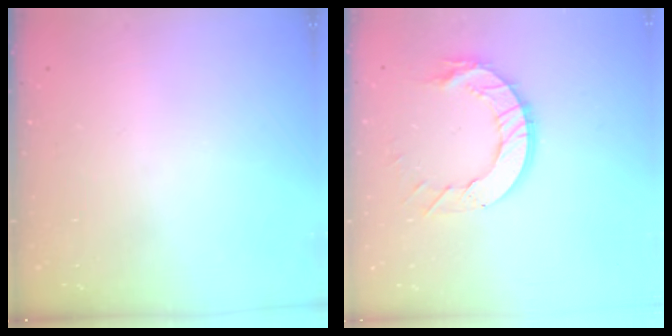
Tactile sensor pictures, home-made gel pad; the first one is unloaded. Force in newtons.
{"total": 11.5, "press": 11.4, "slide": 1.2}